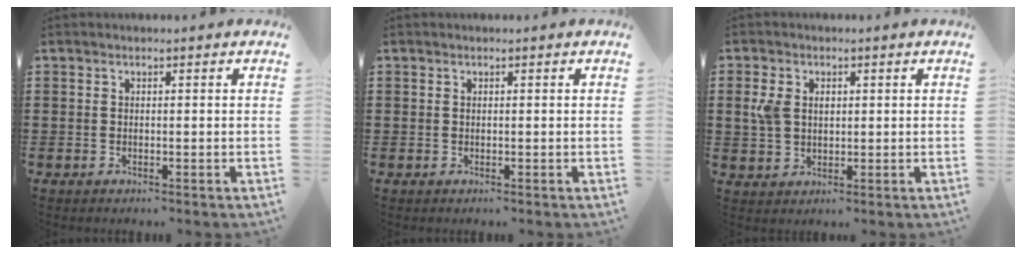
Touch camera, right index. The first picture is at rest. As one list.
[{"total": 0.0}, {"total": 3.9, "force": [0.9, 2.8, 2.6], "torque": [-0.068, 0.009, 0.012]}]